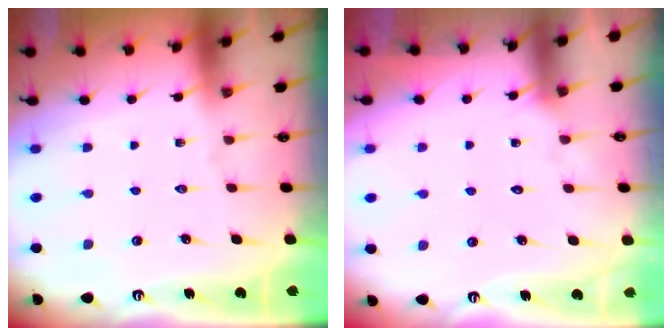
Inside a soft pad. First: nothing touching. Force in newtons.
{"total": 1.9, "press": 1.9, "slide": 0.1}